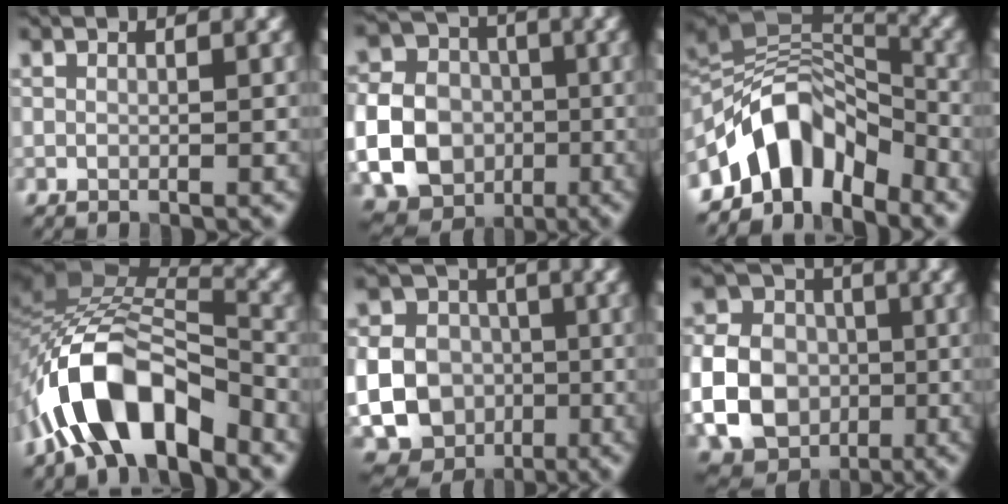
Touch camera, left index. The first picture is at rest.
{"total": 13.1, "force": [-2.5, 11.4, 5.9], "torque": [-0.131, -0.028, -0.061]}
{"total": 9.5, "force": [-5.9, 4.9, 5.6], "torque": [-0.071, 0.014, -0.117]}
{"total": 11.4, "force": [-6.7, 5.0, 7.7], "torque": [-0.135, 0.011, -0.133]}
{"total": 16.6, "force": [-3.3, 15.3, 5.7], "torque": [-0.147, -0.026, -0.080]}
{"total": 9.6, "force": [-2.1, 7.9, 5.1], "torque": [-0.111, -0.011, -0.044]}